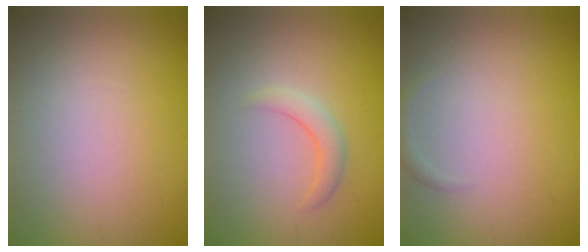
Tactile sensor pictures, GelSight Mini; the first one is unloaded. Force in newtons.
{"total": 1.7, "press": 1.7, "slide": 0.2}
{"total": 0.7, "press": 0.7, "slide": 0.0}